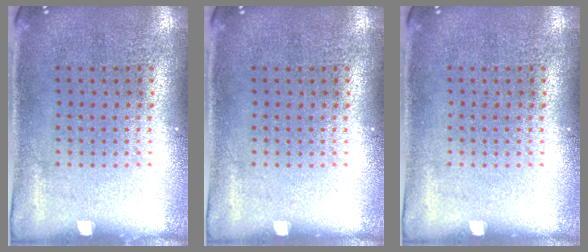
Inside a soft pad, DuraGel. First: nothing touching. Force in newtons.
{"total": 0.0}
{"total": 0.0}